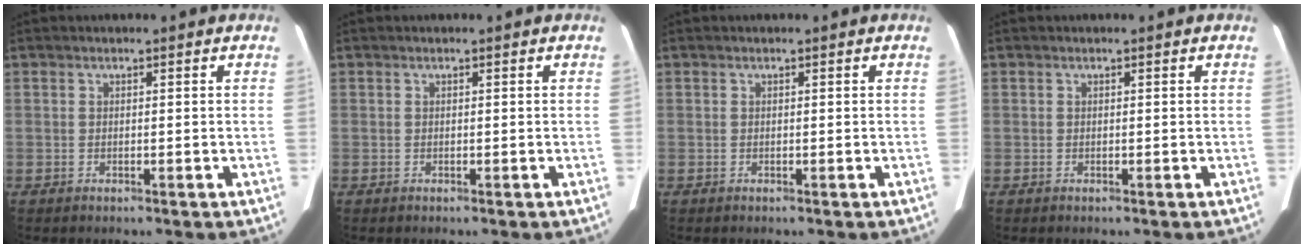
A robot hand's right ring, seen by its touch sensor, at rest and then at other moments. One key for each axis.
{"total": 0.0}
{"total": 0.0}
{"total": 0.0}